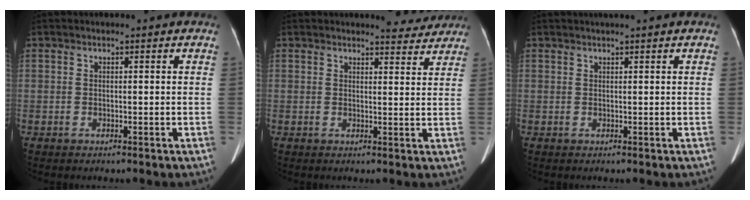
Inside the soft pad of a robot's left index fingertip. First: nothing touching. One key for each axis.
{"total": 4.1, "fx": 4.0, "fy": 0.9, "fz": 0.5, "tx": -0.005, "ty": -0.007, "tz": 0.037}
{"total": 2.2, "fx": 1.7, "fy": -0.3, "fz": 1.3, "tx": -0.013, "ty": 0.024, "tz": 0.031}